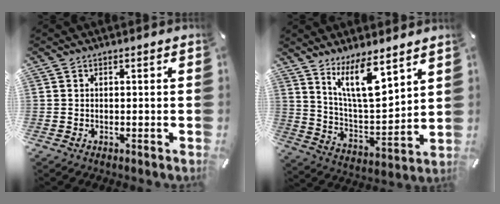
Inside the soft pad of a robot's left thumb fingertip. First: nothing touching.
{"total": 13.6, "force": [9.6, 4.3, 8.7], "torque": [-0.162, -0.050, 0.171]}